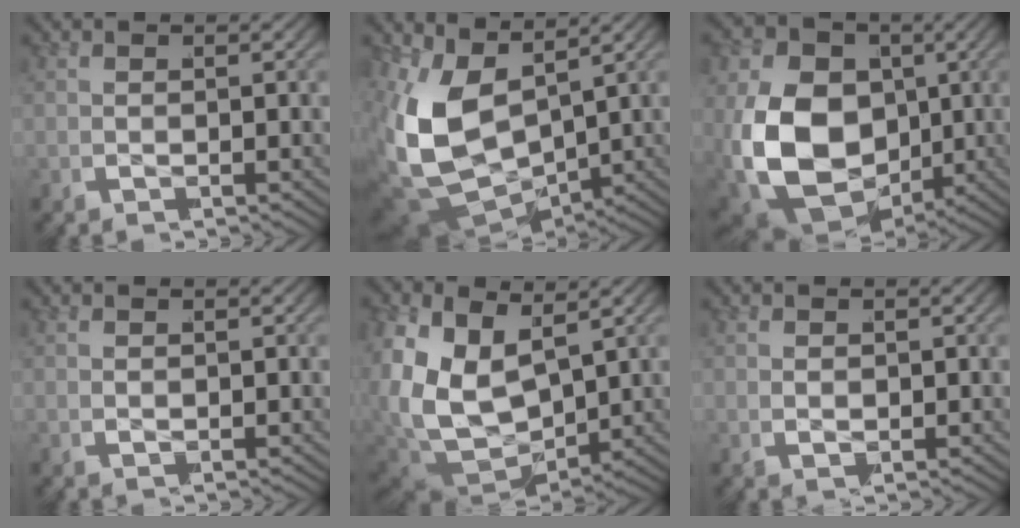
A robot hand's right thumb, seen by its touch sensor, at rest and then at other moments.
{"total": 14.5, "force": [-2.0, 10.0, 10.3], "torque": [-0.269, -0.056, -0.007]}
{"total": 21.5, "force": [-2.7, 16.4, 13.7], "torque": [-0.304, -0.074, -0.023]}
{"total": 0.0}
{"total": 13.9, "force": [-2.2, 10.7, 8.5], "torque": [-0.241, -0.055, -0.023]}
{"total": 0.7, "force": [0.1, 0.6, 0.4], "torque": [-0.009, -0.004, 0.007]}